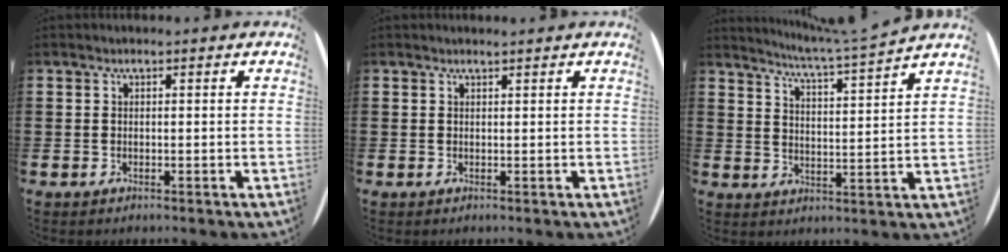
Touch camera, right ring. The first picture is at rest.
{"total": 0.6, "force": [0.6, -0.1, 0.0], "torque": [0.001, 0.000, 0.011]}
{"total": 4.6, "force": [4.3, -1.2, 1.0], "torque": [-0.036, -0.034, 0.071]}